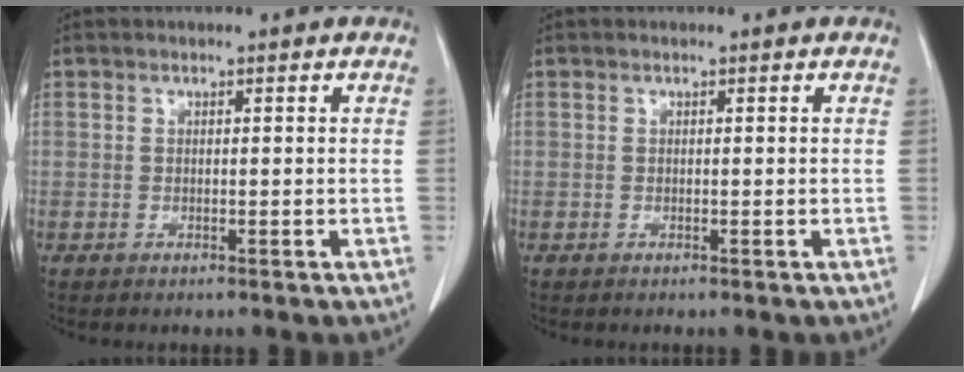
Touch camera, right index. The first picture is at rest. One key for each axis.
{"total": 0.0}